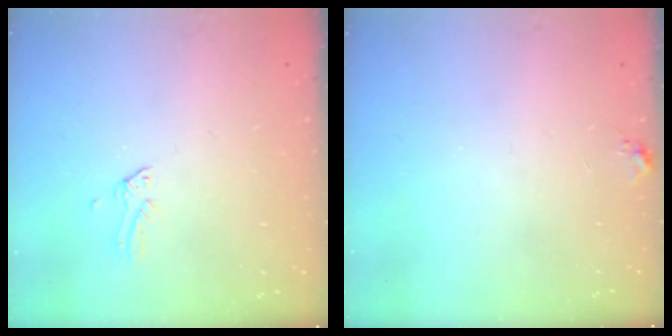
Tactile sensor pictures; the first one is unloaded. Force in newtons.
{"total": 5.1, "press": 5.0, "slide": 0.6}